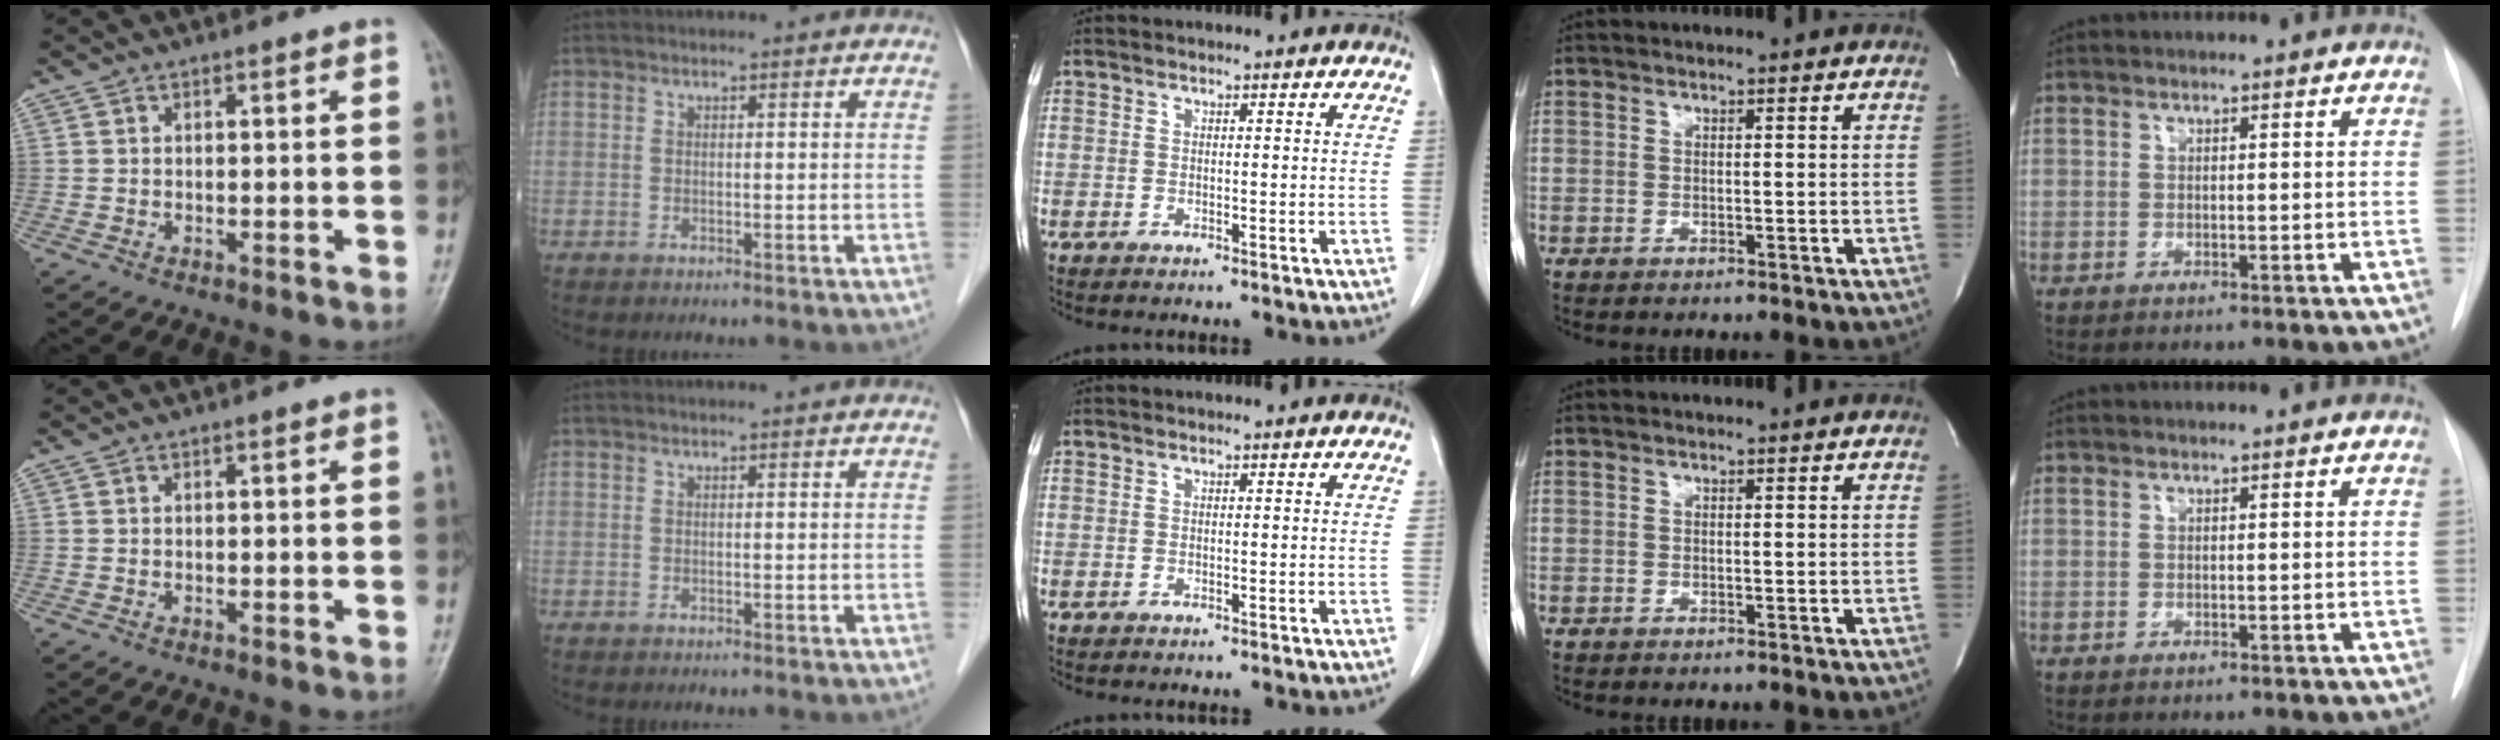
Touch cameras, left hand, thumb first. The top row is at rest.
{}